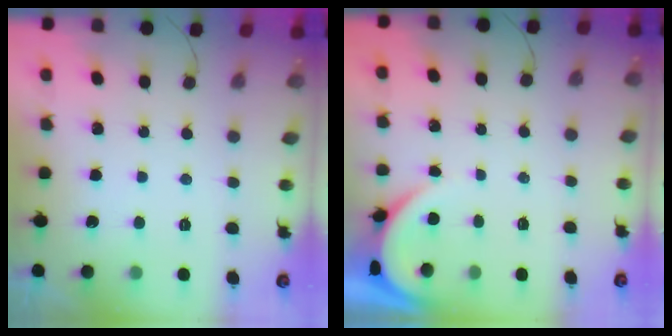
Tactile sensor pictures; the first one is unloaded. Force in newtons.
{"total": 2.1, "press": 2.1, "slide": 0.2}